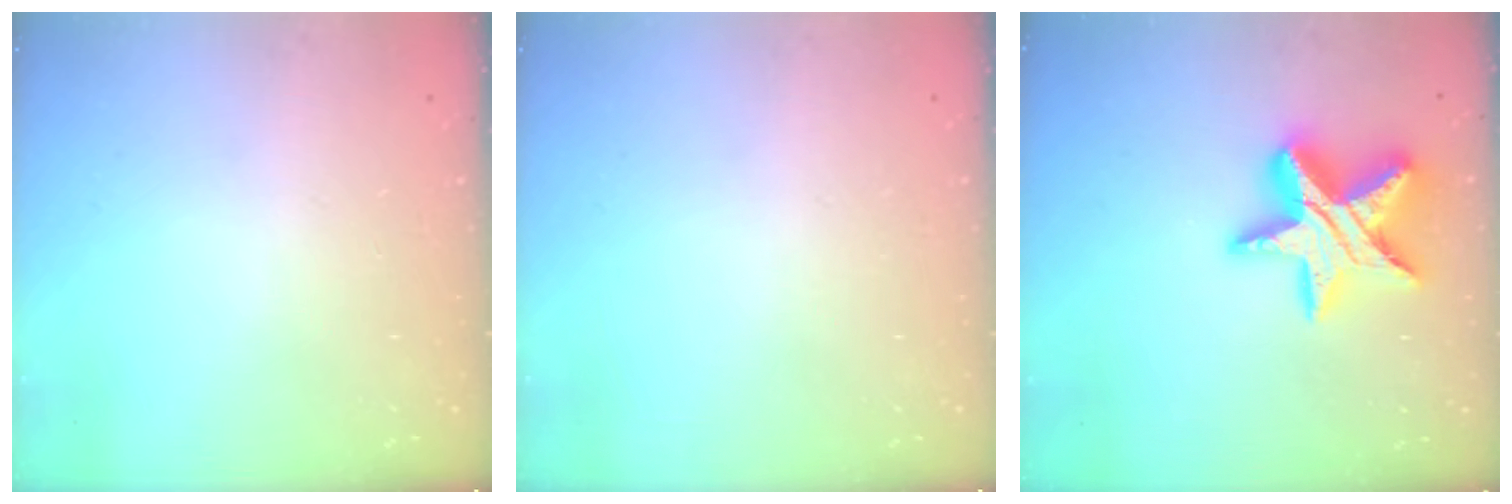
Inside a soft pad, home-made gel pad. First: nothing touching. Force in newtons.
{"total": 0.0}
{"total": 19.6, "press": 19.6, "slide": 1.3}